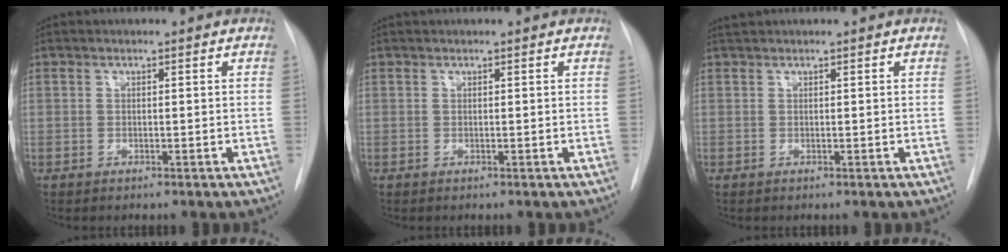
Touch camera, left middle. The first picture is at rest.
{"total": 0.6, "force": [0.6, -0.1, 0.2], "torque": [-0.007, 0.016, 0.014]}
{"total": 0.8, "force": [0.8, -0.1, 0.2], "torque": [-0.010, 0.011, 0.020]}